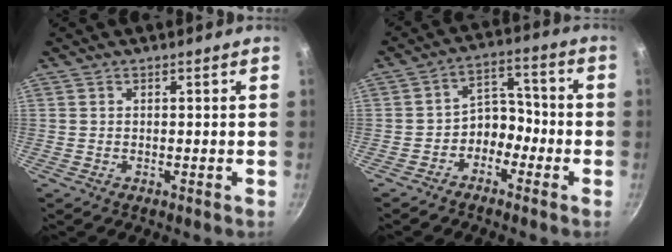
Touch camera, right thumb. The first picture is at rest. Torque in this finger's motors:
{"motor_torque": [0.17, 0.02, -0.15, -0.06, 0.00]}